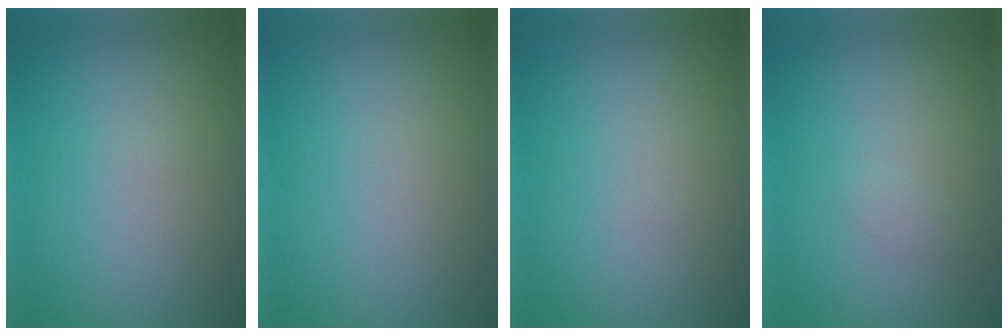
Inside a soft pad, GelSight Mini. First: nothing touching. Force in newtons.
{"total": 0.0}
{"total": 0.0}
{"total": 0.7, "press": 0.7, "slide": 0.1}